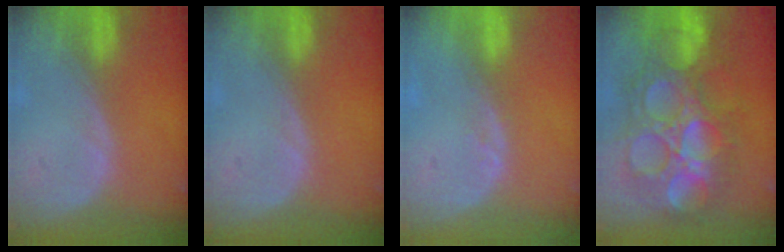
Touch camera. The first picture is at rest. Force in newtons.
{"total": 0.0}
{"total": 1.3, "press": 1.2, "slide": 0.6}
{"total": 13.6, "press": 13.5, "slide": 1.5}